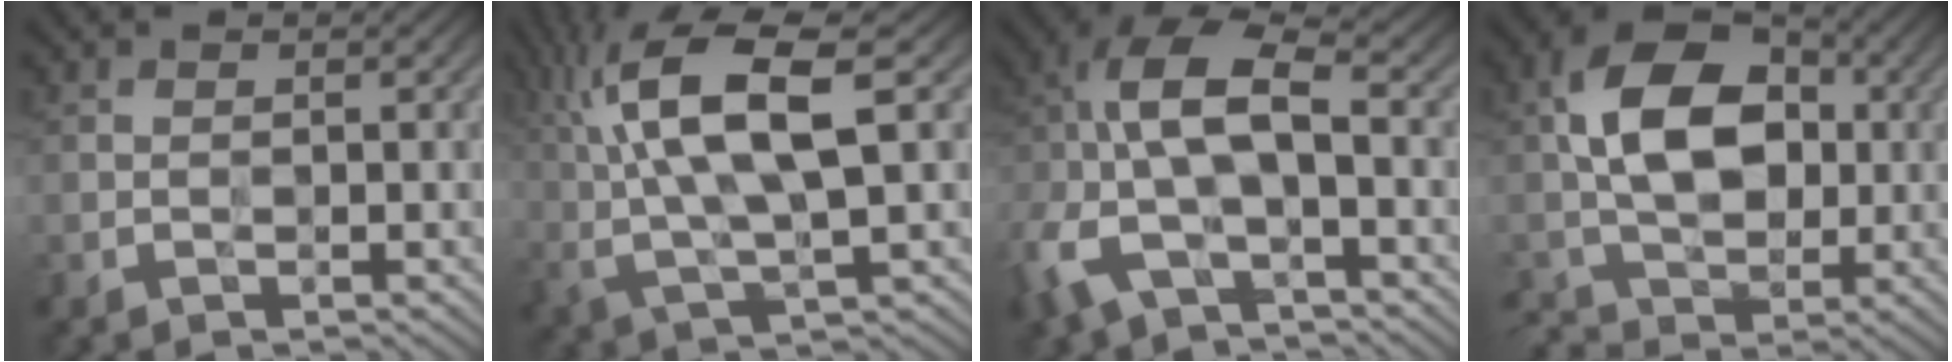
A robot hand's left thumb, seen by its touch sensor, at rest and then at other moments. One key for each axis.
{"total": 13.3, "fx": 3.6, "fy": 4.0, "fz": 12.2, "tx": -0.261, "ty": 0.014, "tz": 0.071}
{"total": 11.5, "fx": -2.5, "fy": 5.7, "fz": 9.7, "tx": -0.239, "ty": 0.004, "tz": -0.060}
{"total": 11.4, "fx": 0.5, "fy": 7.8, "fz": 8.3, "tx": -0.168, "ty": 0.015, "tz": -0.003}